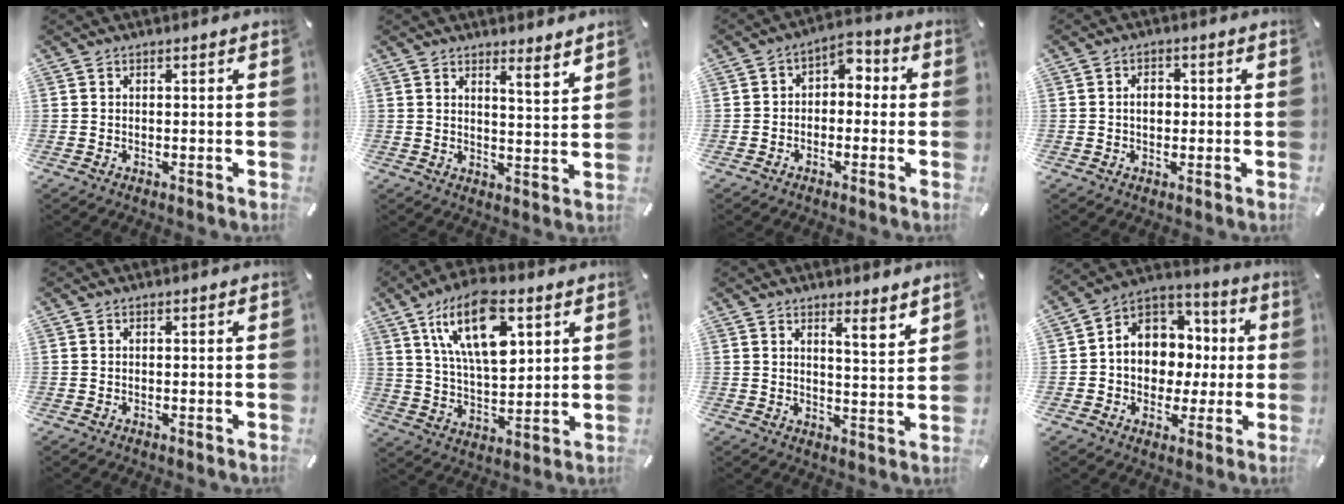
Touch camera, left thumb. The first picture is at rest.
{"total": 4.3, "force": [4.1, -0.3, 1.4], "torque": [-0.022, -0.036, 0.068]}
{"total": 4.1, "force": [-1.8, 3.3, 1.8], "torque": [-0.031, 0.017, -0.038]}
{"total": 3.4, "force": [-0.1, 2.5, 2.4], "torque": [-0.032, 0.000, -0.007]}
{"total": 0.0}
{"total": 17.4, "force": [8.1, 8.5, 12.8], "torque": [-0.247, -0.014, 0.135]}
{"total": 4.7, "force": [4.2, 0.2, 2.2], "torque": [-0.031, -0.036, 0.068]}
{"total": 11.1, "force": [0.3, 10.4, 3.9], "torque": [-0.075, -0.008, 0.015]}